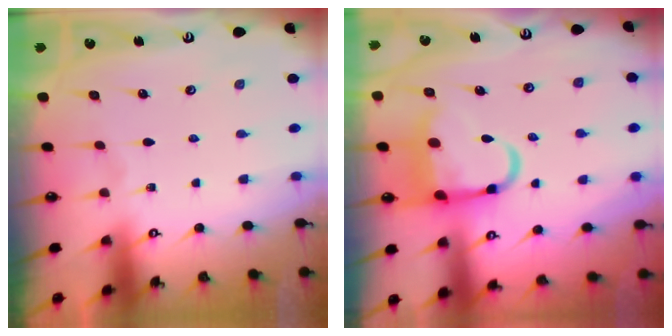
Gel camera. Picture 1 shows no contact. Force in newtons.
{"total": 11.0, "press": 10.8, "slide": 1.8}